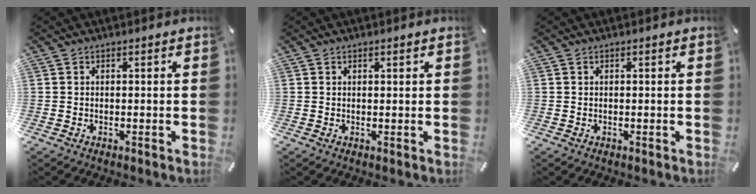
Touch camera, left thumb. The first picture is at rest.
{"total": 0.5, "force": [0.3, 0.2, 0.4], "torque": [-0.007, 0.001, 0.006]}
{"total": 0.0}